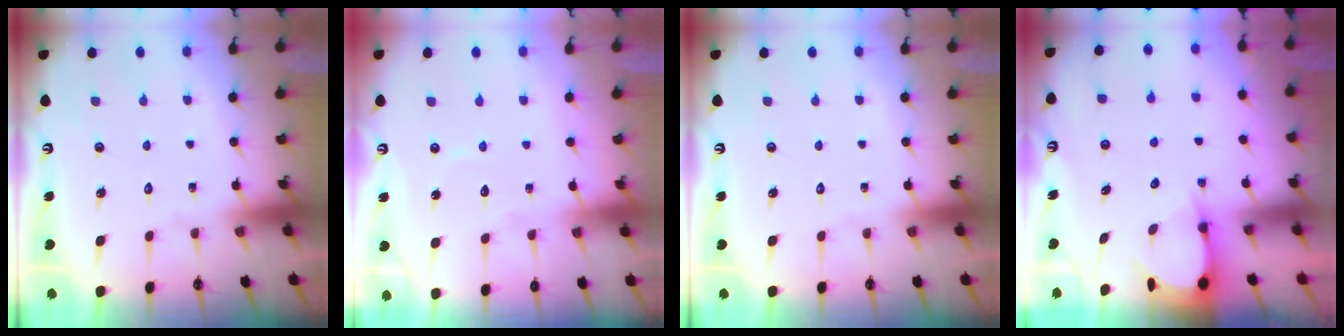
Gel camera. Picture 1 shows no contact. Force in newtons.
{"total": 3.4, "press": 3.4, "slide": 0.3}
{"total": 0.0}
{"total": 3.6, "press": 3.5, "slide": 0.3}